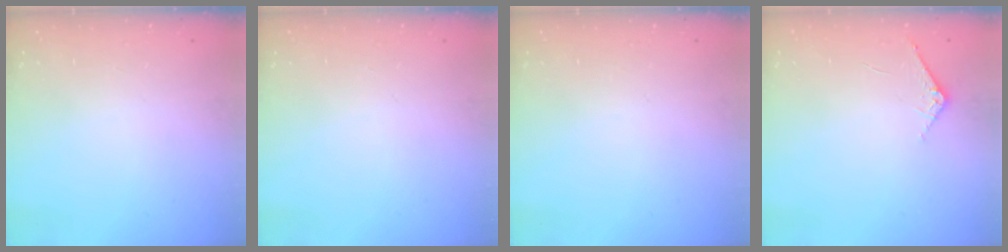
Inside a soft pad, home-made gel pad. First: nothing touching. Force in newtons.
{"total": 0.0}
{"total": 0.0}
{"total": 6.1, "press": 6.1, "slide": 0.5}